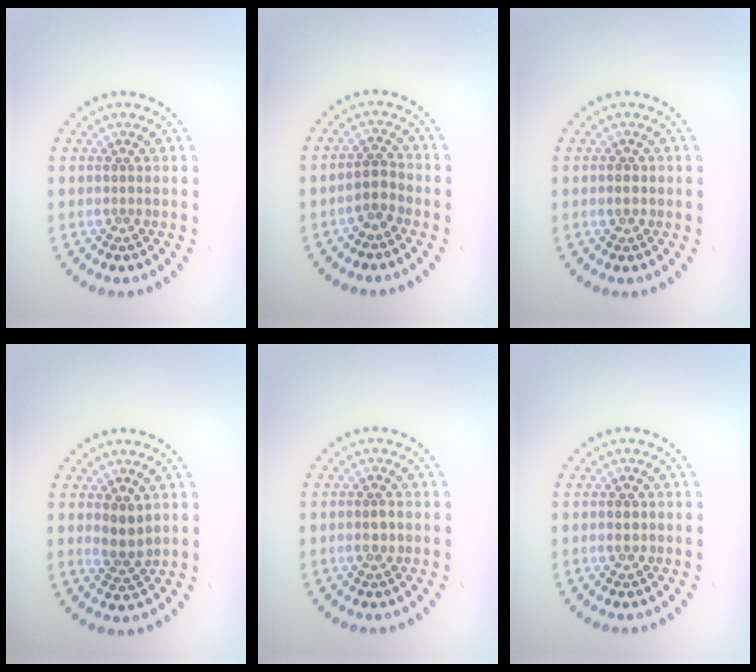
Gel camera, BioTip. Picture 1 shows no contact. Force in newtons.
{"total": 1.8, "press": 1.5, "slide": 1.0}
{"total": 1.0, "press": 1.0, "slide": 0.2}
{"total": 2.3, "press": 2.1, "slide": 0.8}
{"total": 1.2, "press": 1.2, "slide": 0.4}
{"total": 1.2, "press": 1.2, "slide": 0.2}